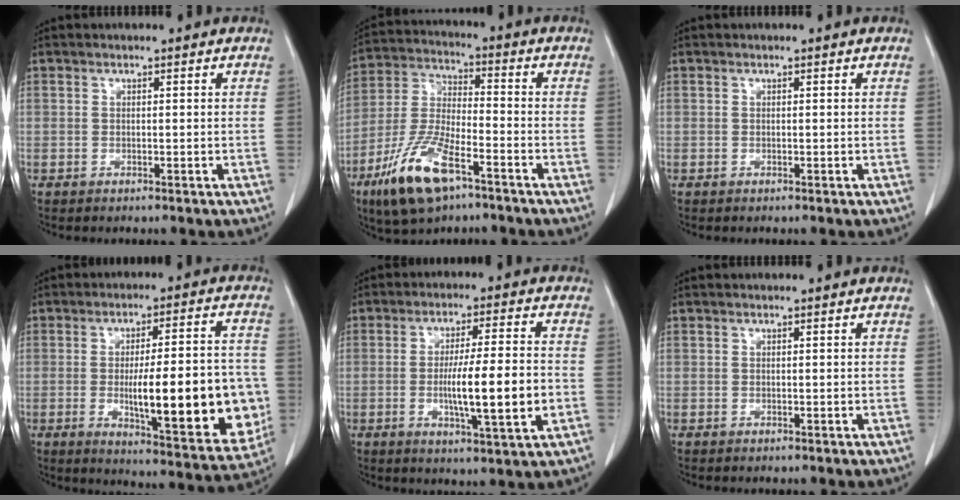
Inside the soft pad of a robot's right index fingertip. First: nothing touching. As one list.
[{"total": 13.4, "force": [-7.6, 4.1, 10.3], "torque": [-0.222, -0.015, -0.140]}, {"total": 0.0}, {"total": 20.1, "force": [-2.9, 4.4, 19.4], "torque": [-0.235, 0.003, -0.026]}, {"total": 11.6, "force": [-2.2, 0.6, 11.4], "torque": [-0.189, -0.008, -0.038]}, {"total": 0.0}]